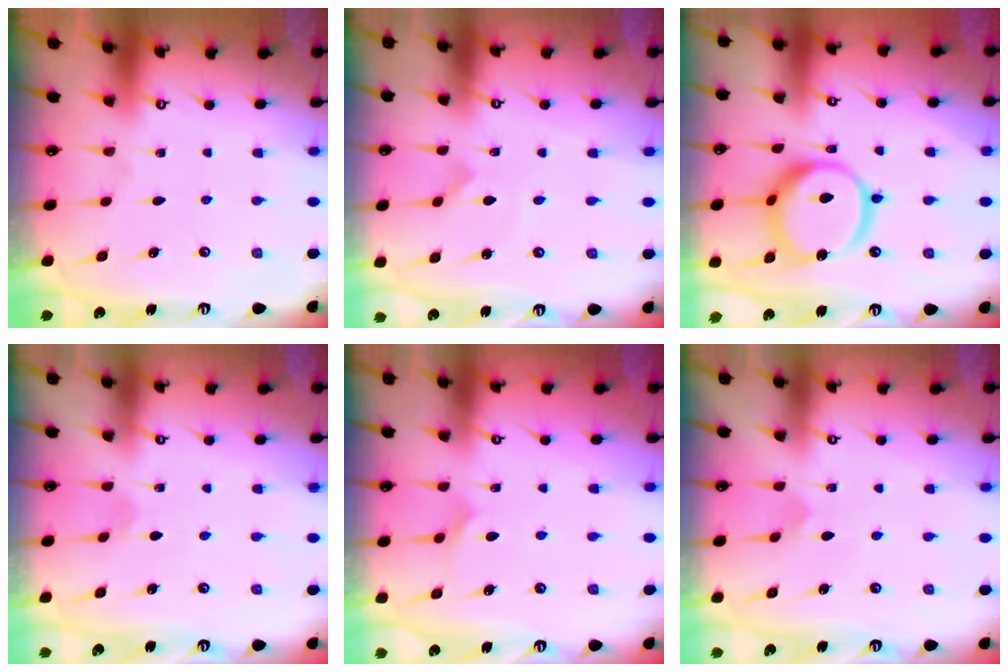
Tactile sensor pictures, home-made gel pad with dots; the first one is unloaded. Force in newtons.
{"total": 0.0}
{"total": 15.7, "press": 15.6, "slide": 1.6}
{"total": 2.0, "press": 2.0, "slide": 0.1}
{"total": 5.1, "press": 5.1, "slide": 0.1}
{"total": 3.6, "press": 3.5, "slide": 0.2}